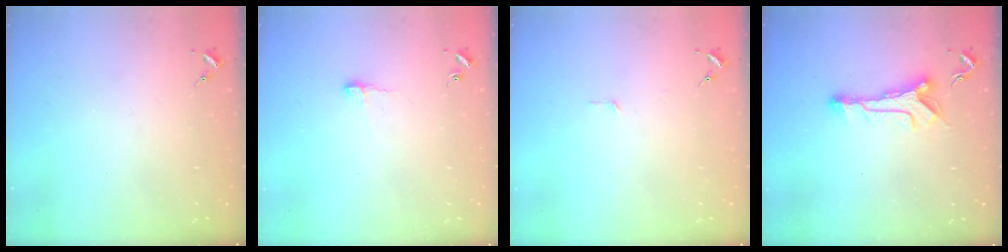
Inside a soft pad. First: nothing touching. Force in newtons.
{"total": 5.6, "press": 5.6, "slide": 0.5}
{"total": 2.8, "press": 2.8, "slide": 0.2}
{"total": 11.4, "press": 11.4, "slide": 0.8}